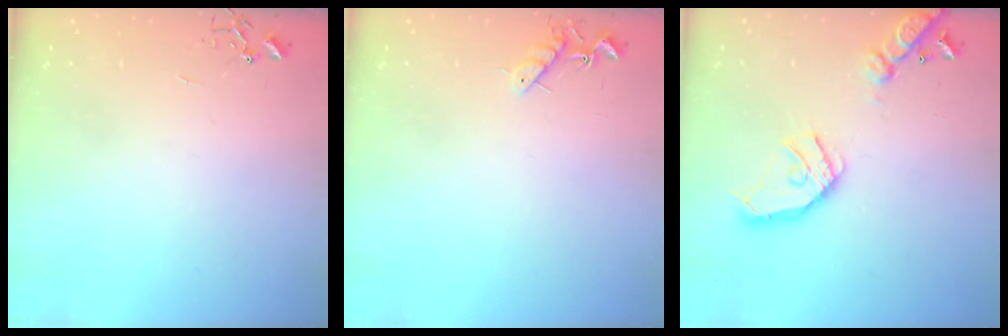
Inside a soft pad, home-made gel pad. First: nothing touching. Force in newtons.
{"total": 7.0, "press": 6.9, "slide": 0.9}
{"total": 17.3, "press": 17.0, "slide": 2.8}